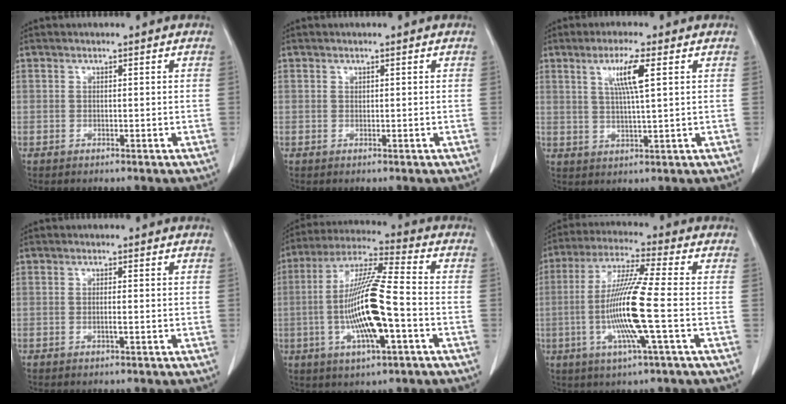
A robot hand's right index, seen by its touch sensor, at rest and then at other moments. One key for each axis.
{"total": 0.0}
{"total": 5.9, "fx": 2.2, "fy": -0.2, "fz": 5.5, "tx": -0.103, "ty": 0.000, "tz": 0.041}
{"total": 1.1, "fx": -0.3, "fy": -0.2, "fz": 1.0, "tx": -0.022, "ty": -0.004, "tz": -0.005}
{"total": 15.3, "fx": -3.1, "fy": 1.5, "fz": 14.9, "tx": -0.295, "ty": -0.003, "tz": -0.058}
{"total": 12.9, "fx": -2.4, "fy": -0.7, "fz": 12.7, "tx": -0.258, "ty": -0.011, "tz": -0.055}